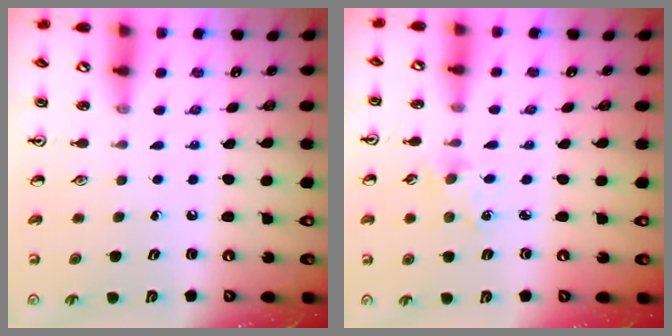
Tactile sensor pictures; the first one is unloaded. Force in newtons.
{"total": 1.2, "press": 1.2, "slide": 0.2}